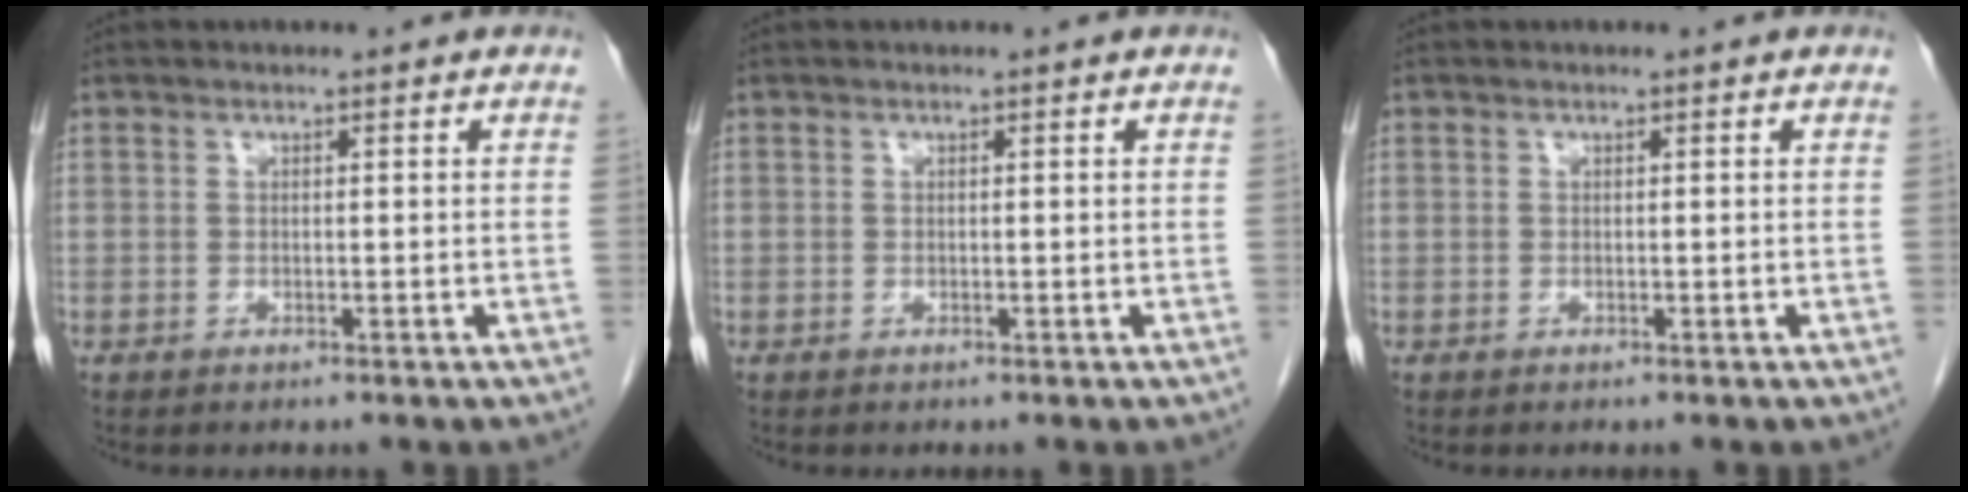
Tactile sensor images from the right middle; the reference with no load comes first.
{"total": 0.0}
{"total": 0.0}